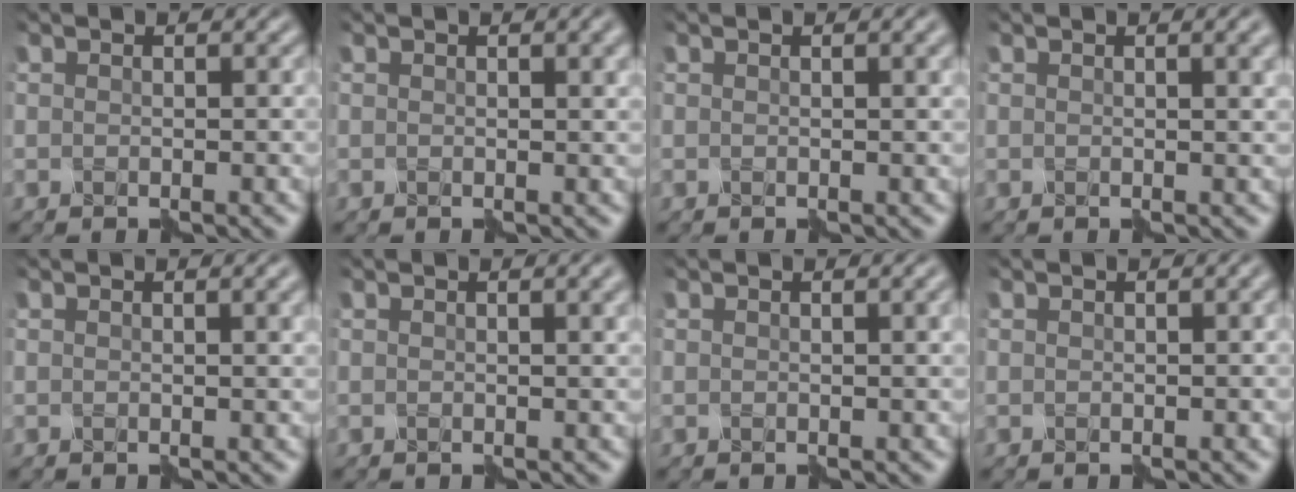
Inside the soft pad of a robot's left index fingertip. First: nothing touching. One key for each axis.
{"total": 1.5, "fx": 0.7, "fy": 0.3, "fz": 1.3, "tx": -0.017, "ty": 0.003, "tz": 0.008}
{"total": 1.4, "fx": 0.6, "fy": 0.3, "fz": 1.3, "tx": -0.016, "ty": 0.004, "tz": 0.003}
{"total": 2.6, "fx": 1.0, "fy": 0.8, "fz": 2.2, "tx": -0.020, "ty": 0.005, "tz": 0.007}
{"total": 1.7, "fx": 0.6, "fy": 0.4, "fz": 1.5, "tx": -0.017, "ty": 0.004, "tz": 0.005}
{"total": 1.7, "fx": 0.6, "fy": 0.4, "fz": 1.5, "tx": -0.017, "ty": 0.004, "tz": 0.004}
{"total": 1.5, "fx": 0.5, "fy": 0.4, "fz": 1.4, "tx": -0.015, "ty": 0.004, "tz": 0.003}
{"total": 1.1, "fx": 0.3, "fy": 0.3, "fz": 1.0, "tx": -0.012, "ty": 0.000, "tz": 0.003}